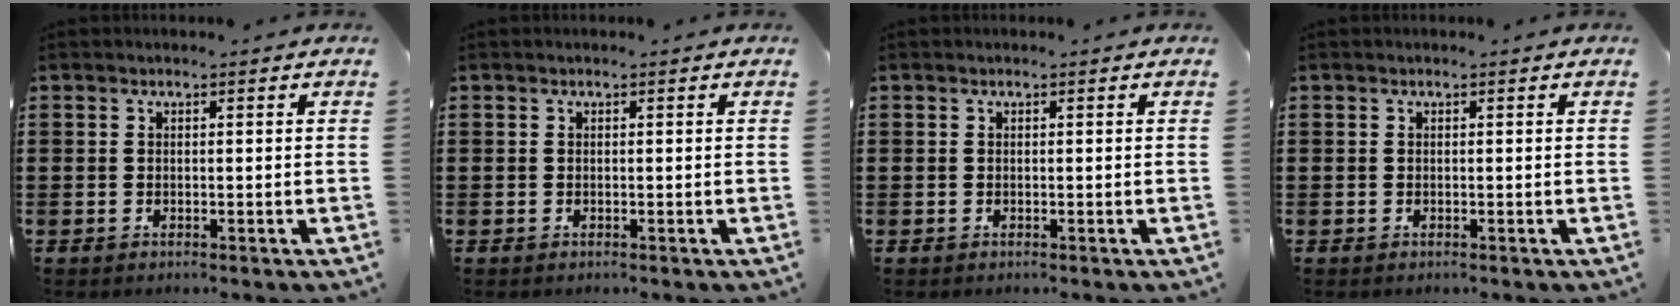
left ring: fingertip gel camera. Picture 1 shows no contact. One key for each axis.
{"total": 0.0}
{"total": 0.0}
{"total": 0.0}